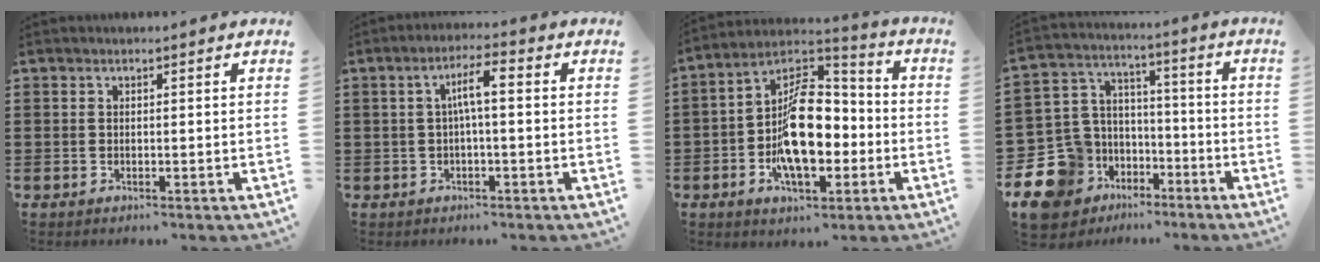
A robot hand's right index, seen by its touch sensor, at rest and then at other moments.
{"total": 4.3, "force": [0.0, 0.9, 4.2], "torque": [-0.080, 0.010, -0.005]}
{"total": 14.4, "force": [-3.1, 7.9, 11.6], "torque": [-0.225, 0.004, -0.057]}
{"total": 11.0, "force": [-6.4, 8.6, 2.7], "torque": [-0.112, 0.008, -0.119]}